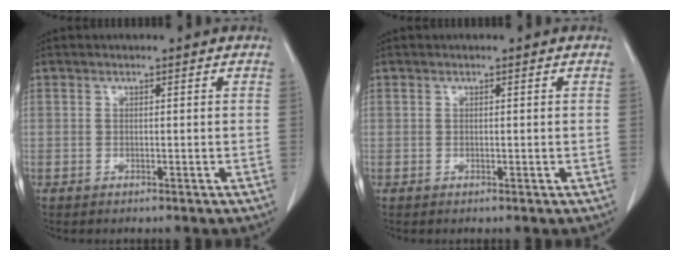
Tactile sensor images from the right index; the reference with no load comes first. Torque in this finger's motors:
{"motor_torque": [-0.12, 0.13, -0.07, -0.01]}